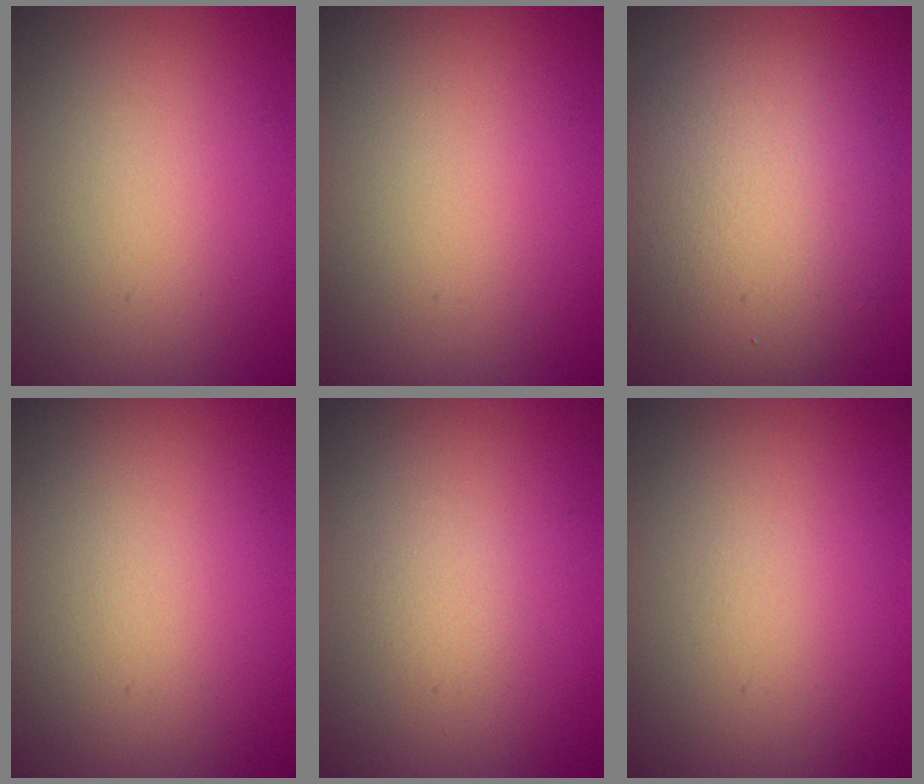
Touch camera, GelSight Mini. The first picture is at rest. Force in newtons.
{"total": 0.0}
{"total": 8.6, "press": 8.6, "slide": 0.5}
{"total": 0.0}
{"total": 0.9, "press": 0.9, "slide": 0.1}
{"total": 0.0}